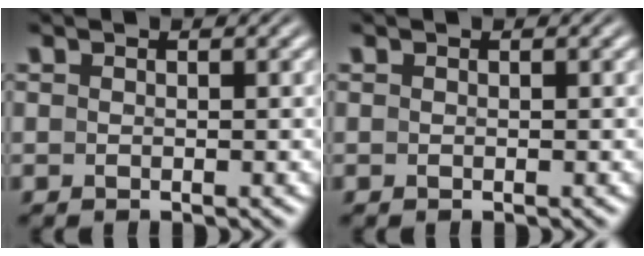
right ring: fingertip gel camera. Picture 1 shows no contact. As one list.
[{"total": 0.0}]